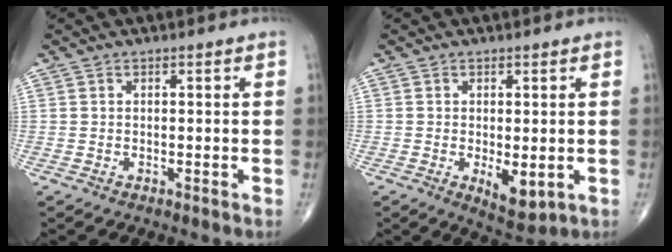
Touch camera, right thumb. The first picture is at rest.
{"total": 5.5, "force": [-1.1, 2.5, 4.8], "torque": [-0.059, -0.014, -0.008]}